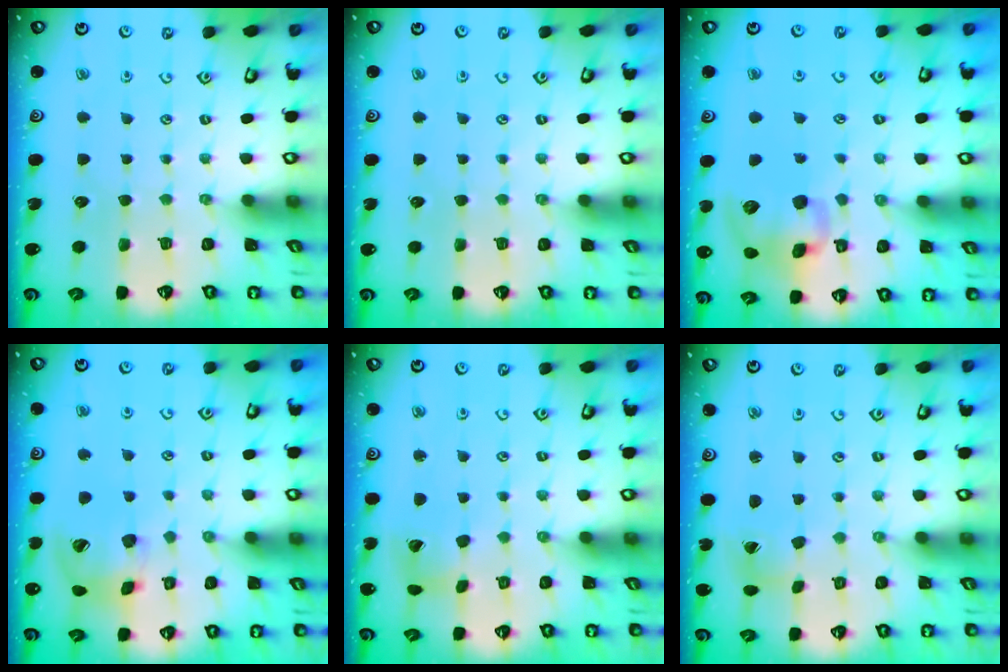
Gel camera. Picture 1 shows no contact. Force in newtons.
{"total": 0.0}
{"total": 13.0, "press": 12.8, "slide": 2.0}
{"total": 16.9, "press": 16.8, "slide": 2.5}
{"total": 8.0, "press": 8.0, "slide": 1.0}
{"total": 2.5, "press": 2.5, "slide": 0.3}